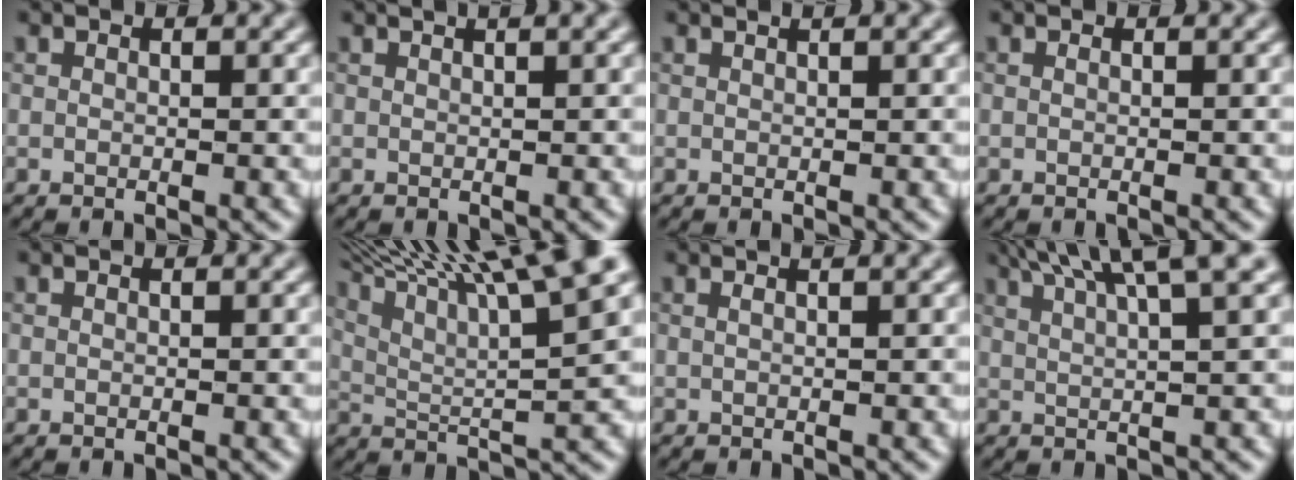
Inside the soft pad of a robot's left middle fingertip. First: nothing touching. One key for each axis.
{"total": 1.5, "fx": 1.0, "fy": 0.4, "fz": 1.0, "tx": -0.010, "ty": -0.004, "tz": 0.007}
{"total": 1.1, "fx": 0.8, "fy": 0.4, "fz": 0.7, "tx": -0.005, "ty": -0.005, "tz": 0.002}
{"total": 0.0}
{"total": 0.0}
{"total": 13.7, "fx": 9.3, "fy": 2.5, "fz": 9.8, "tx": -0.152, "ty": 0.028, "tz": 0.130}
{"total": 3.0, "fx": 1.6, "fy": 1.4, "fz": 2.1, "tx": -0.008, "ty": 0.014, "tz": -0.008}
{"total": 8.2, "fx": 5.3, "fy": 2.1, "fz": 5.9, "tx": -0.062, "ty": 0.037, "tz": 0.041}